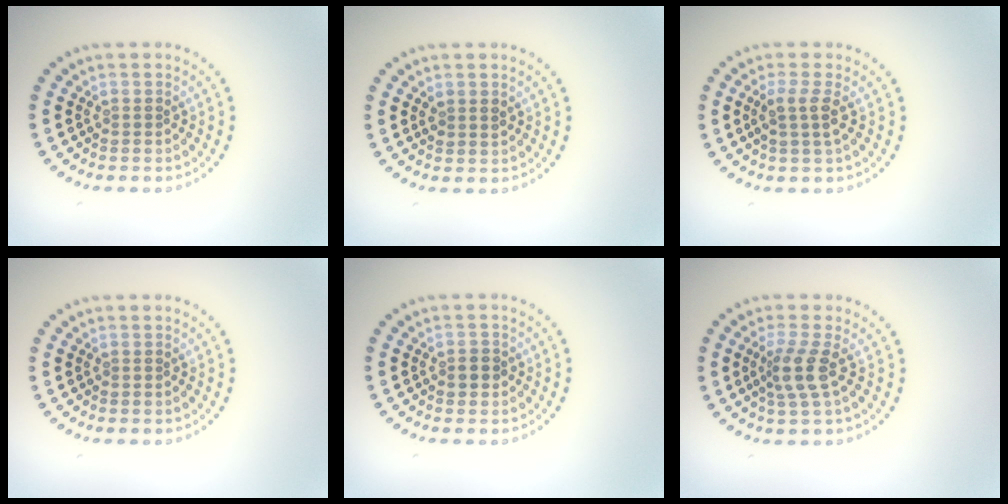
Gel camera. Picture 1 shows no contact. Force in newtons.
{"total": 1.1, "press": 1.0, "slide": 0.4}
{"total": 2.1, "press": 1.7, "slide": 1.2}
{"total": 0.0}
{"total": 1.3, "press": 1.2, "slide": 0.3}
{"total": 2.8, "press": 2.1, "slide": 1.8}